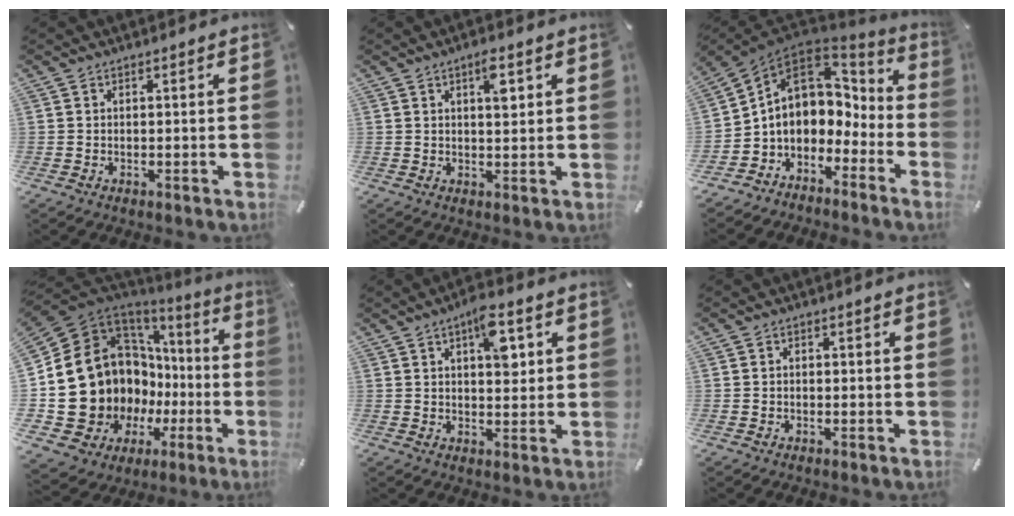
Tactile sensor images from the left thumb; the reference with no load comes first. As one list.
[{"total": 4.5, "force": [1.8, 1.7, 3.7], "torque": [-0.057, -0.004, 0.024]}, {"total": 9.2, "force": [0.3, 8.1, 4.3], "torque": [-0.085, -0.007, 0.007]}, {"total": 19.3, "force": [-1.5, 16.2, 10.4], "torque": [-0.182, -0.054, 0.030]}, {"total": 8.5, "force": [3.1, 4.1, 6.8], "torque": [-0.081, -0.013, 0.044]}, {"total": 1.0, "force": [-0.3, 0.8, 0.5], "torque": [-0.010, 0.004, -0.008]}]